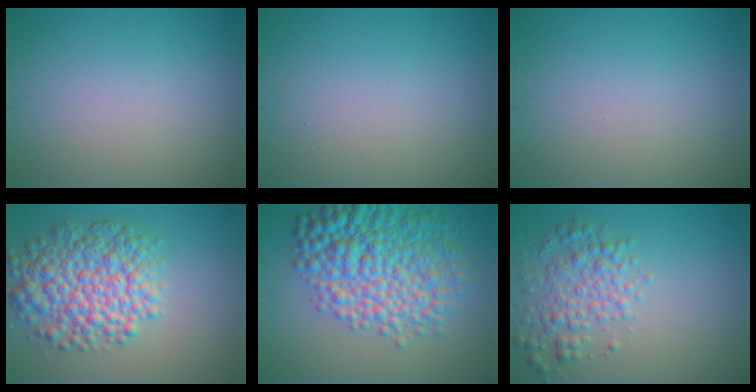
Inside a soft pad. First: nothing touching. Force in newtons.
{"total": 0.0}
{"total": 0.0}
{"total": 8.0, "press": 8.0, "slide": 0.2}
{"total": 9.7, "press": 9.7, "slide": 0.1}
{"total": 3.7, "press": 3.7, "slide": 0.1}